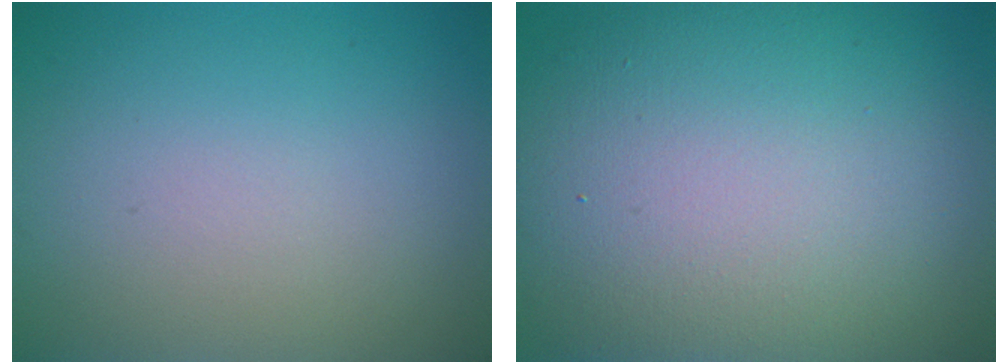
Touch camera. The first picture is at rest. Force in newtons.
{"total": 13.1, "press": 13.1, "slide": 1.1}